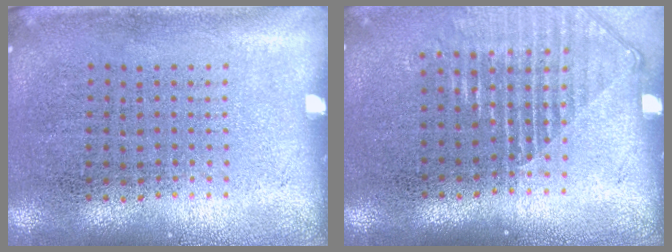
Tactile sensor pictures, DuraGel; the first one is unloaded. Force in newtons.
{"total": 1.3, "press": 1.2, "slide": 0.5}